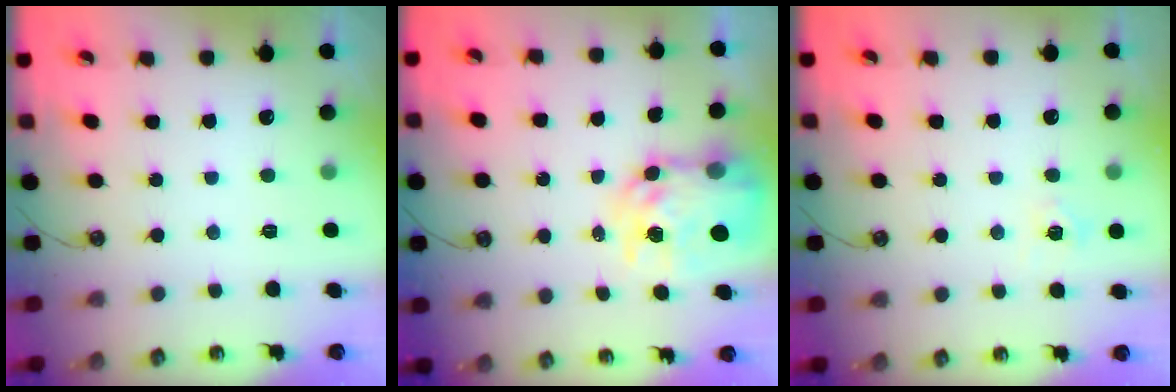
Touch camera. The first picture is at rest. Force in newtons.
{"total": 10.2, "press": 10.2, "slide": 1.0}
{"total": 6.6, "press": 6.6, "slide": 0.3}